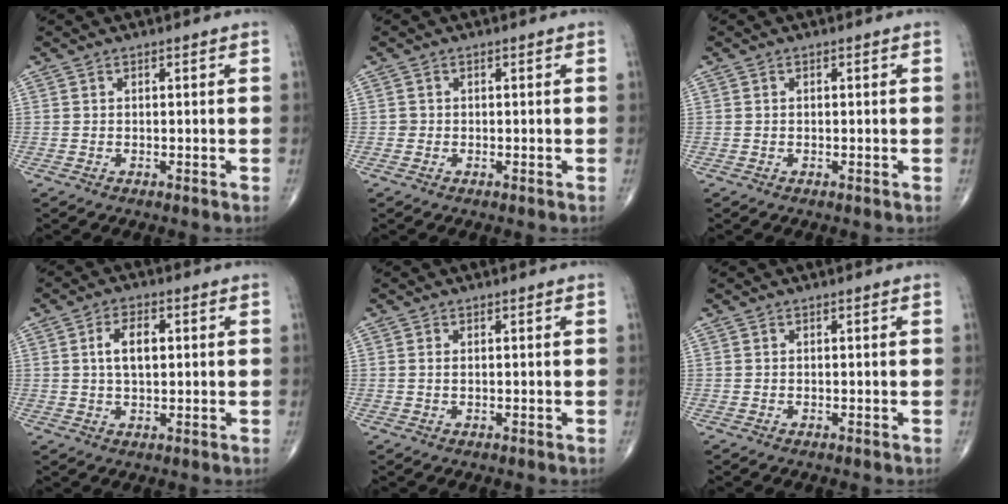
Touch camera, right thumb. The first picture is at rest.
{"total": 0.7, "force": [-0.1, 0.6, 0.0], "torque": [0.001, 0.003, -0.003]}
{"total": 0.0}
{"total": 5.7, "force": [1.1, 2.9, 4.8], "torque": [-0.083, 0.003, 0.016]}
{"total": 0.5, "force": [0.2, 0.2, 0.5], "torque": [-0.014, 0.000, 0.005]}
{"total": 0.0}